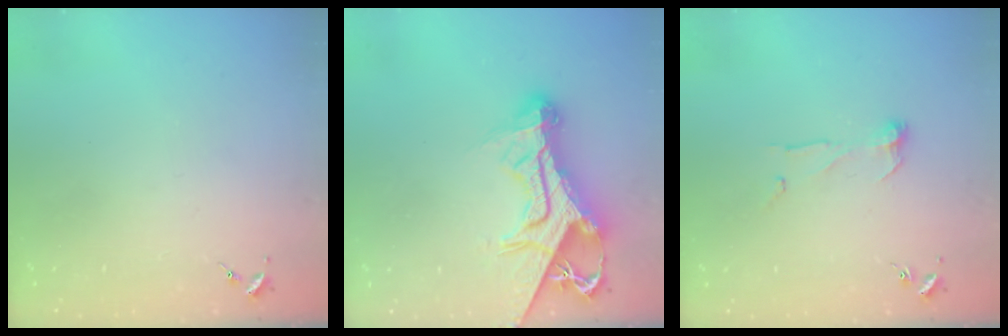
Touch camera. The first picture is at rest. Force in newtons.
{"total": 19.0, "press": 18.9, "slide": 1.9}
{"total": 7.0, "press": 7.0, "slide": 0.1}